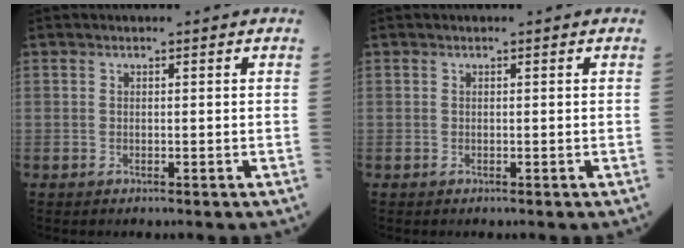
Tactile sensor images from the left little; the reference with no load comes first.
{"total": 0.0}